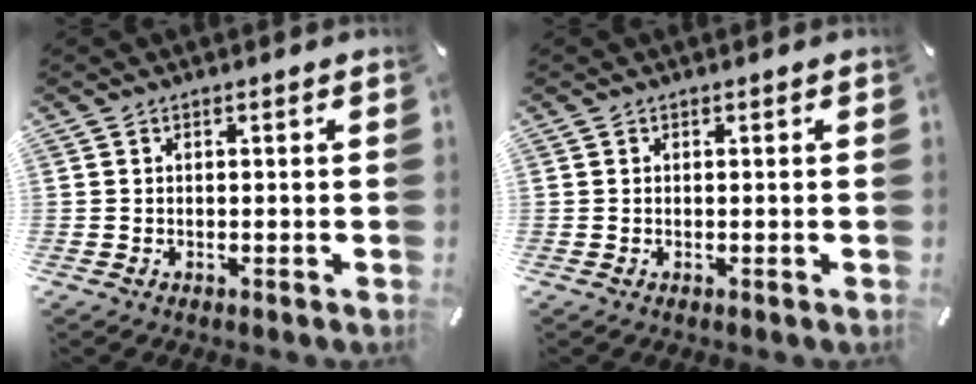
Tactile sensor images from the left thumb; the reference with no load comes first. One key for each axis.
{"total": 0.0}